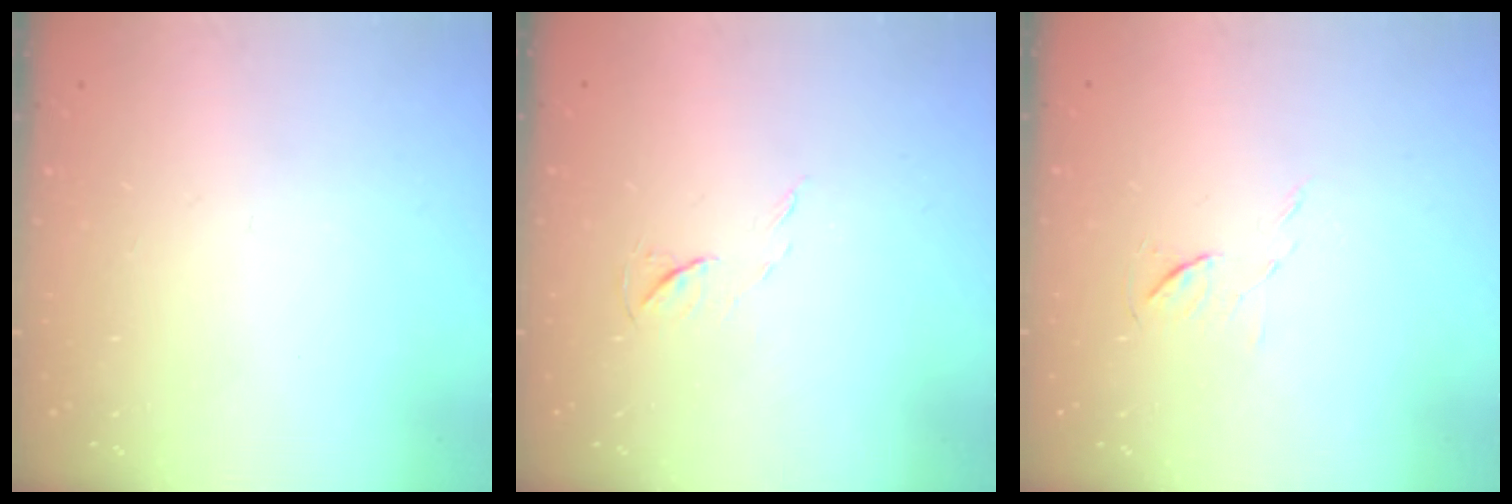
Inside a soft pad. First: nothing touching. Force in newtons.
{"total": 4.6, "press": 4.6, "slide": 0.6}
{"total": 5.3, "press": 5.3, "slide": 0.5}